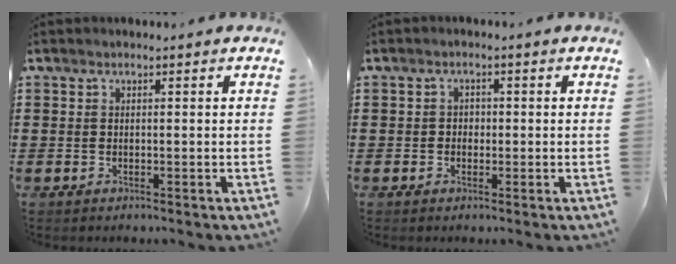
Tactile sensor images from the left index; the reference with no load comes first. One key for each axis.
{"total": 1.3, "fx": -0.2, "fy": 1.2, "fz": 0.4, "tx": -0.011, "ty": 0.005, "tz": -0.007}